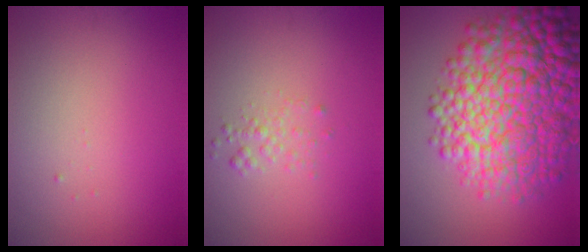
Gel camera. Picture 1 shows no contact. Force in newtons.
{"total": 1.1, "press": 1.1, "slide": 0.1}
{"total": 13.8, "press": 13.7, "slide": 0.3}